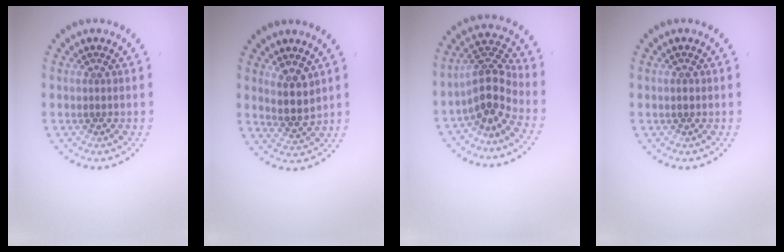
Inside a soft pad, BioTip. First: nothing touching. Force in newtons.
{"total": 2.9, "press": 2.6, "slide": 1.3}
{"total": 3.8, "press": 3.1, "slide": 2.2}
{"total": 1.0, "press": 0.9, "slide": 0.1}